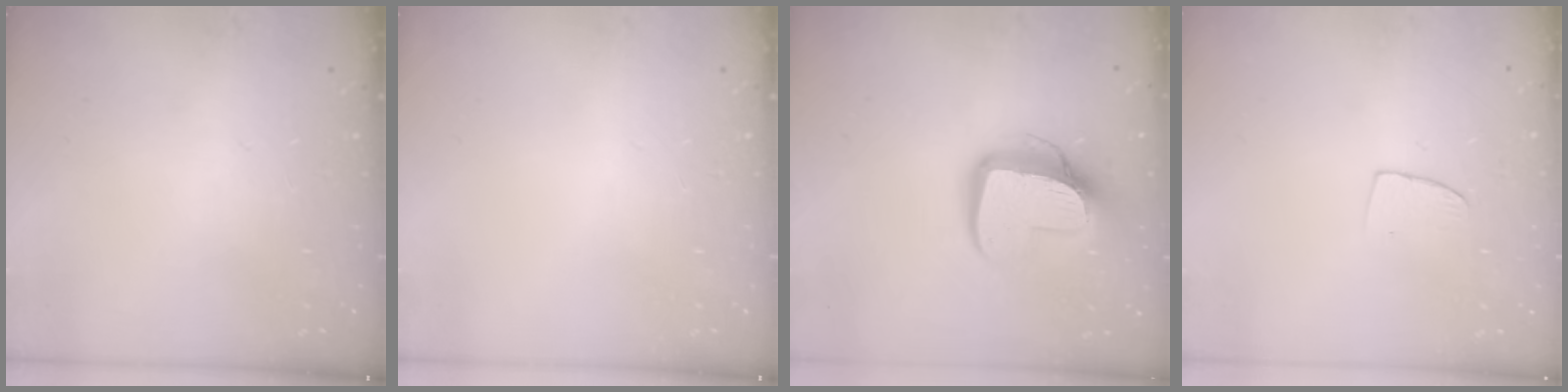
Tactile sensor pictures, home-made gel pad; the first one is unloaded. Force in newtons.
{"total": 0.0}
{"total": 14.1, "press": 14.0, "slide": 1.2}
{"total": 5.5, "press": 5.5, "slide": 0.4}